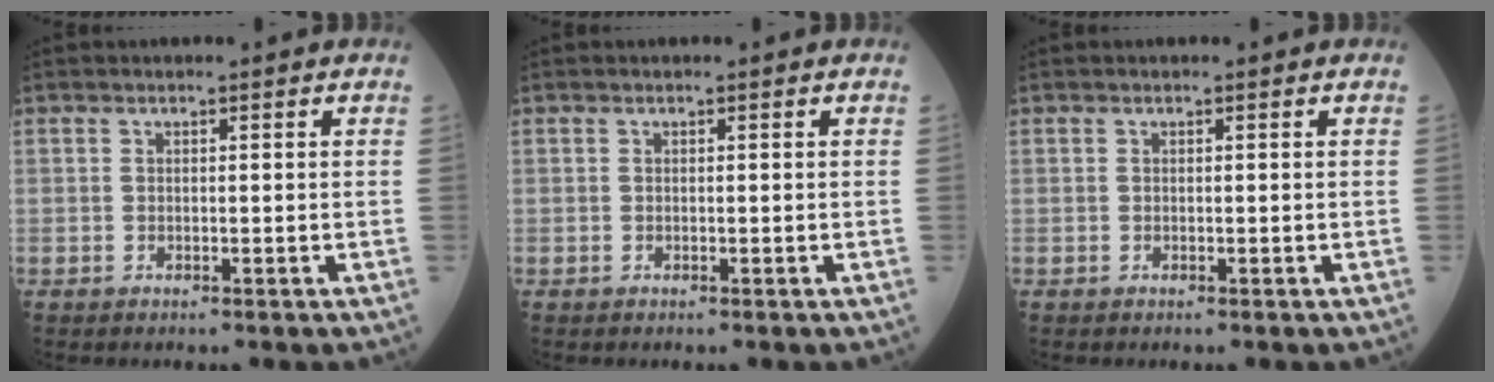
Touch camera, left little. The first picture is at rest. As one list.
[{"total": 0.0}, {"total": 0.0}]